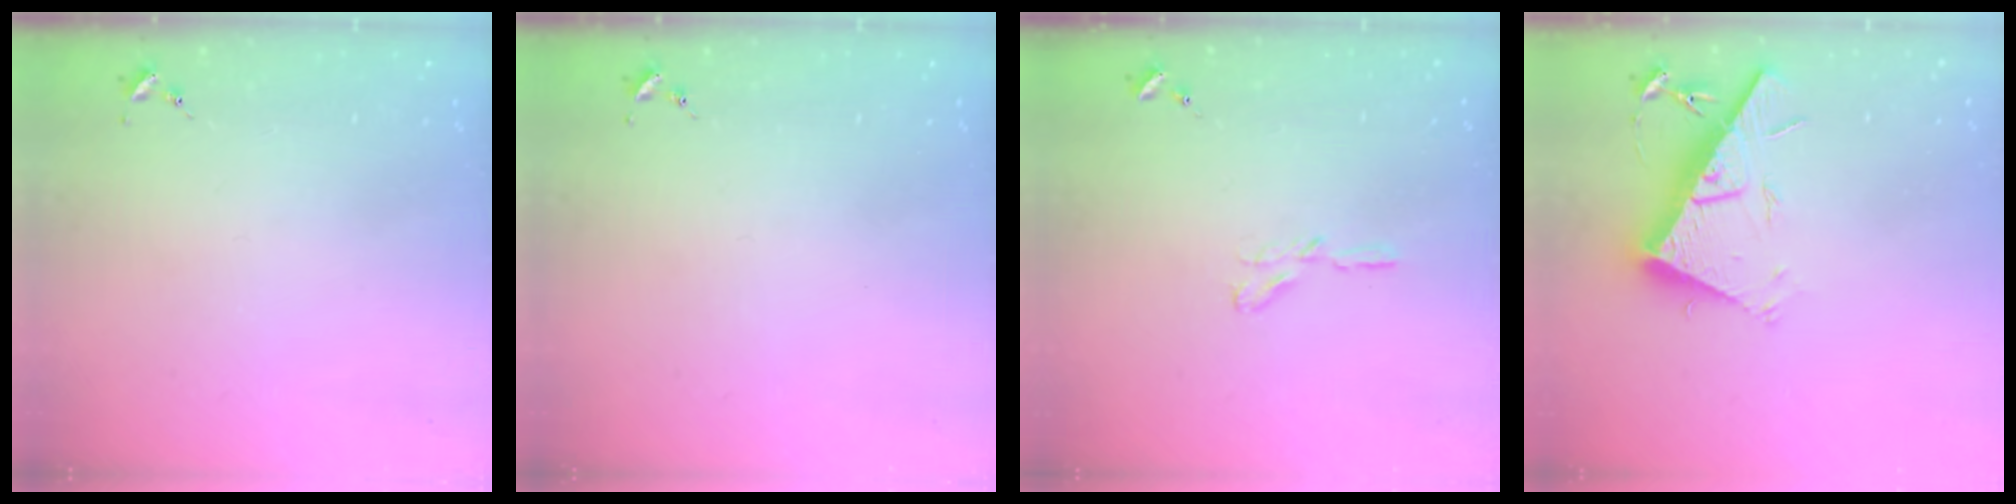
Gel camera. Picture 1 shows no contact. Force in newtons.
{"total": 0.0}
{"total": 3.8, "press": 3.8, "slide": 0.3}
{"total": 17.5, "press": 17.5, "slide": 0.4}